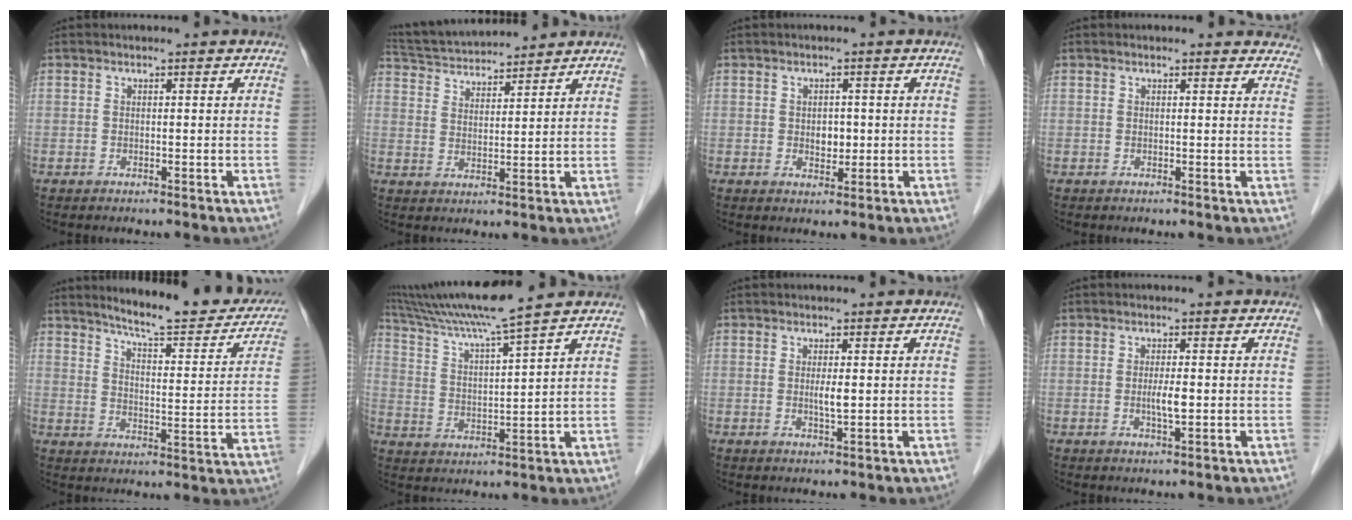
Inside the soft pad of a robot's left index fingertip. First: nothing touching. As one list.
[{"total": 11.6, "force": [11.0, 1.2, 3.6], "torque": [-0.076, 0.030, 0.190]}, {"total": 2.6, "force": [0.0, 1.5, 2.2], "torque": [-0.036, -0.001, 0.003]}, {"total": 6.3, "force": [5.7, 1.4, 2.1], "torque": [-0.011, 0.010, 0.045]}, {"total": 20.4, "force": [17.6, 3.0, 9.9], "torque": [-0.122, -0.030, 0.220]}, {"total": 12.2, "force": [10.3, -2.2, 6.0], "torque": [-0.112, 0.011, 0.183]}, {"total": 2.1, "force": [0.2, 0.1, 2.1], "torque": [-0.040, -0.003, 0.003]}, {"total": 2.6, "force": [-0.2, 0.2, 2.6], "torque": [-0.051, -0.004, -0.003]}]